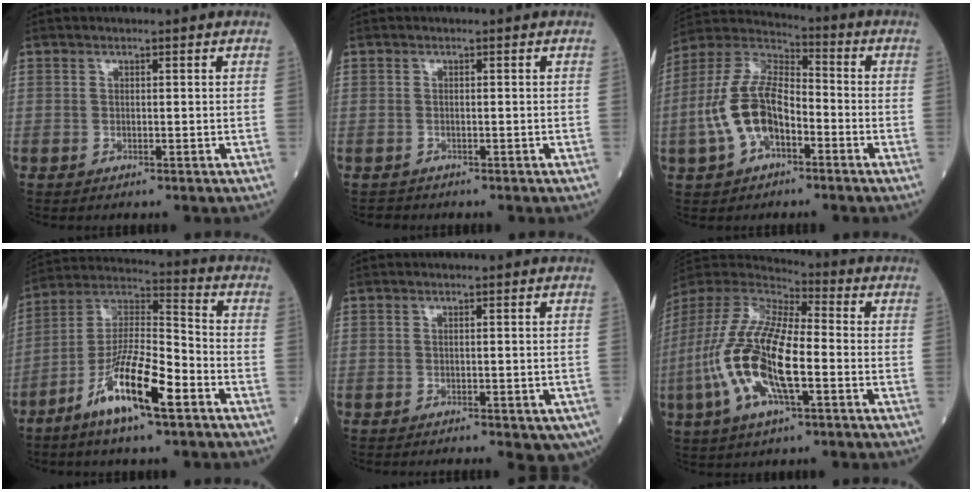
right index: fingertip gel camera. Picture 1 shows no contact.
{"total": 1.2, "force": [-1.0, 0.7, -0.4], "torque": [-0.002, 0.001, -0.021]}
{"total": 12.4, "force": [-3.8, 6.3, 10.0], "torque": [-0.222, 0.023, -0.076]}
{"total": 14.1, "force": [-7.0, 2.3, 12.0], "torque": [-0.226, -0.004, -0.132]}
{"total": 7.3, "force": [-4.7, 2.3, 5.0], "torque": [-0.052, -0.008, -0.063]}
{"total": 17.7, "force": [-4.4, 5.1, 16.4], "torque": [-0.356, -0.008, -0.086]}